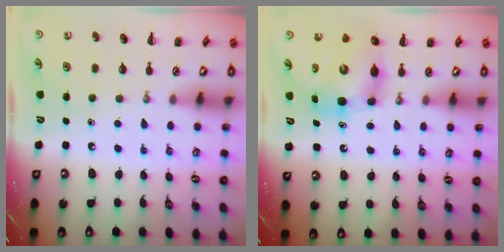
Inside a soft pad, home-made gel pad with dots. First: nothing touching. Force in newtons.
{"total": 6.1, "press": 5.9, "slide": 1.2}